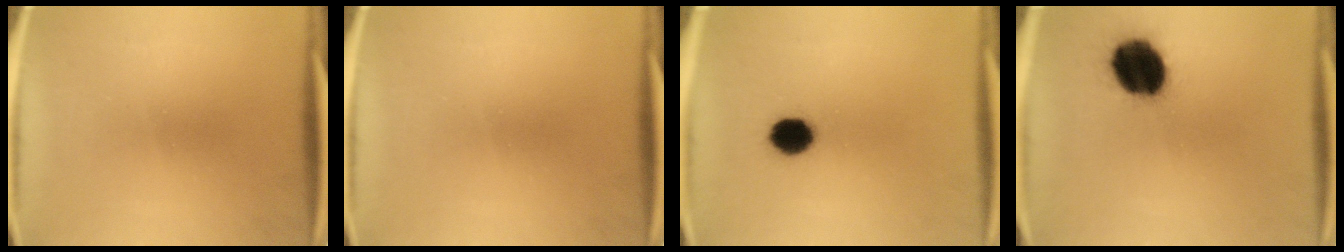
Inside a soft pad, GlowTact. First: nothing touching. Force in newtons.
{"total": 0.0}
{"total": 6.8}
{"total": 16.6}